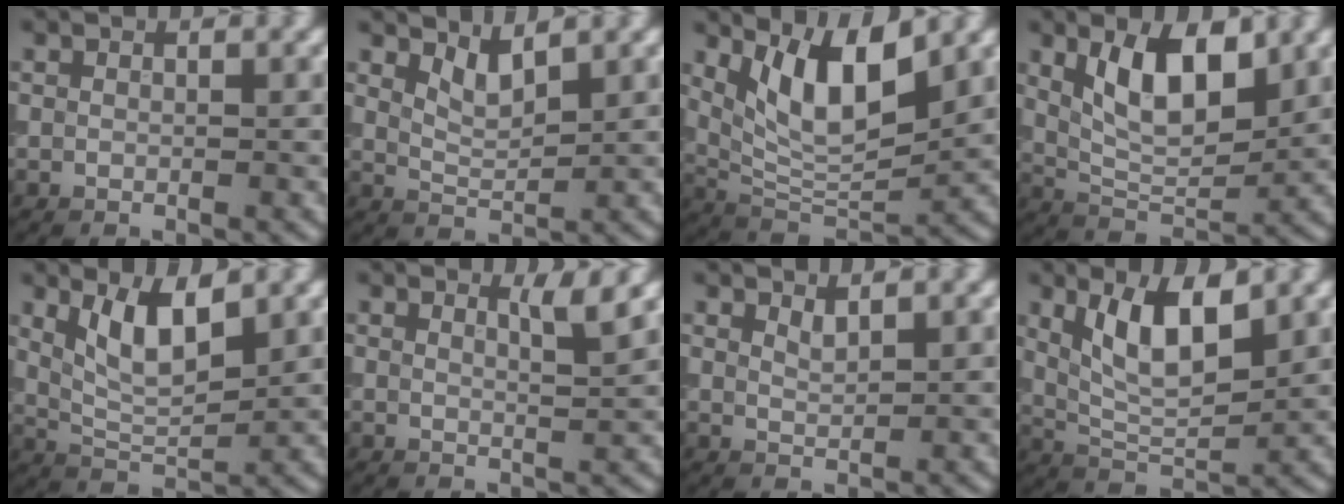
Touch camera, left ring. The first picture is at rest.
{"total": 2.2, "force": [1.6, 0.6, 1.4], "torque": [-0.030, -0.009, 0.036]}
{"total": 7.6, "force": [3.3, 2.8, 6.3], "torque": [-0.113, -0.014, 0.062]}
{"total": 7.1, "force": [2.6, 3.1, 5.8], "torque": [-0.102, 0.000, 0.047]}
{"total": 4.9, "force": [2.2, 1.7, 4.0], "torque": [-0.082, -0.004, 0.043]}
{"total": 2.1, "force": [1.3, 0.5, 1.6], "torque": [-0.013, -0.001, 0.016]}
{"total": 1.1, "force": [0.9, 0.2, 0.5], "torque": [-0.010, -0.002, 0.018]}
{"total": 6.3, "force": [2.5, 2.4, 5.3], "torque": [-0.100, -0.001, 0.047]}